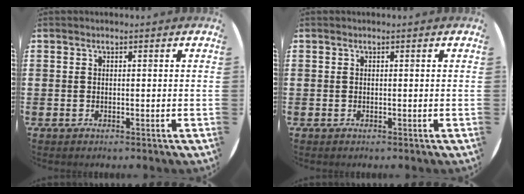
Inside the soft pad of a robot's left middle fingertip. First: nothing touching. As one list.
[{"total": 0.0}]